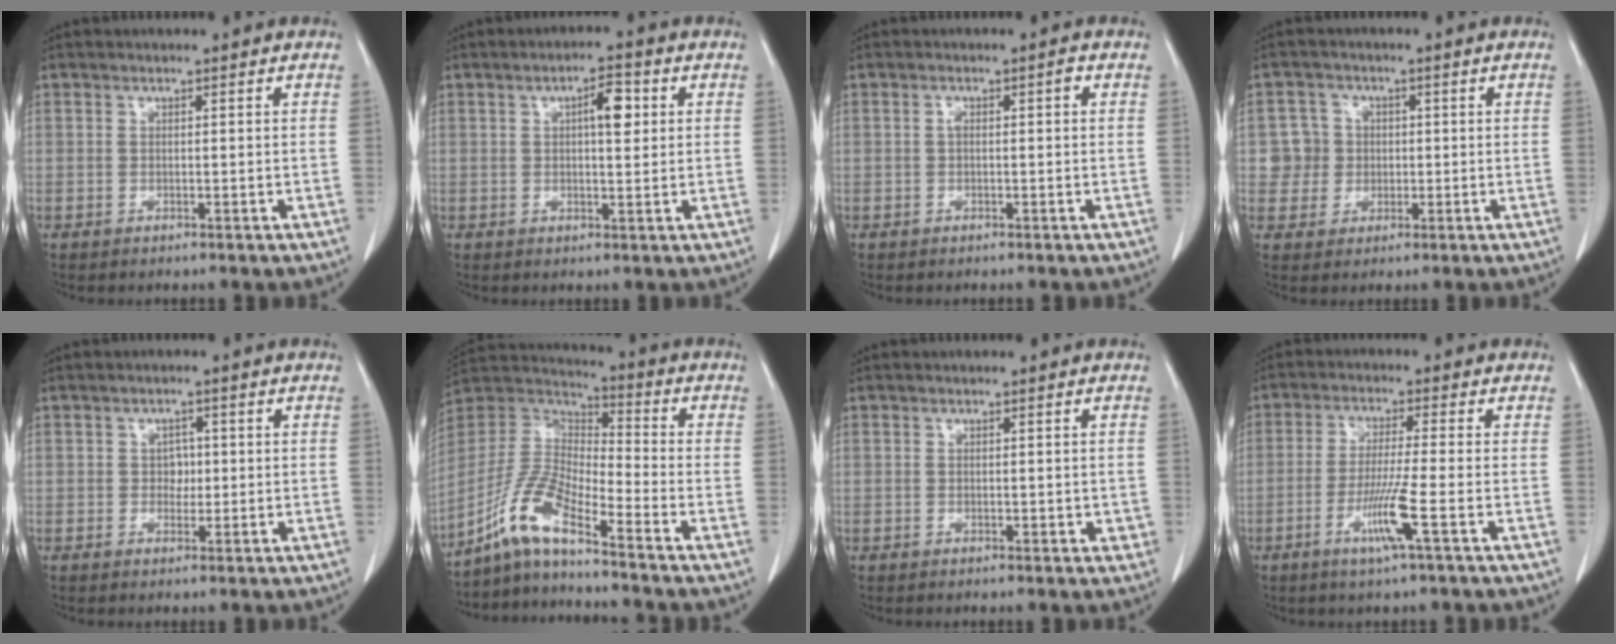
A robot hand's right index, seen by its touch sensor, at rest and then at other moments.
{"total": 4.5, "force": [1.2, 1.3, 4.1], "torque": [-0.065, 0.006, 0.017]}
{"total": 1.5, "force": [0.1, 0.5, 1.4], "torque": [-0.023, 0.007, 0.003]}
{"total": 4.8, "force": [0.4, 4.7, 0.0], "torque": [0.010, 0.015, 0.013]}
{"total": 2.0, "force": [0.1, 1.6, 1.2], "torque": [-0.014, 0.003, 0.001]}
{"total": 9.8, "force": [-7.2, 0.7, 6.7], "torque": [-0.163, 0.008, -0.142]}
{"total": 1.4, "force": [0.1, 1.0, 1.0], "torque": [-0.006, 0.003, 0.005]}
{"total": 6.6, "force": [-2.6, -0.9, 6.0], "torque": [-0.116, -0.016, -0.052]}